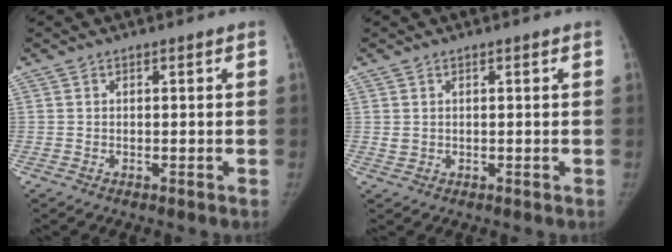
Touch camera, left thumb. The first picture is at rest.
{"total": 1.0, "force": [0.3, 0.8, 0.5], "torque": [-0.002, -0.002, 0.009]}